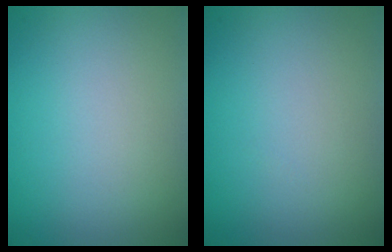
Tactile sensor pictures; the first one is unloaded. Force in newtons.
{"total": 0.0}